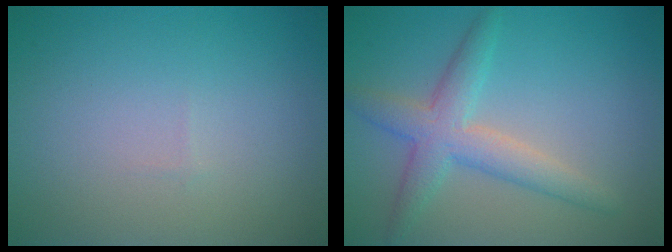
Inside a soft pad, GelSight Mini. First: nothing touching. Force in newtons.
{"total": 4.0, "press": 4.0, "slide": 0.1}